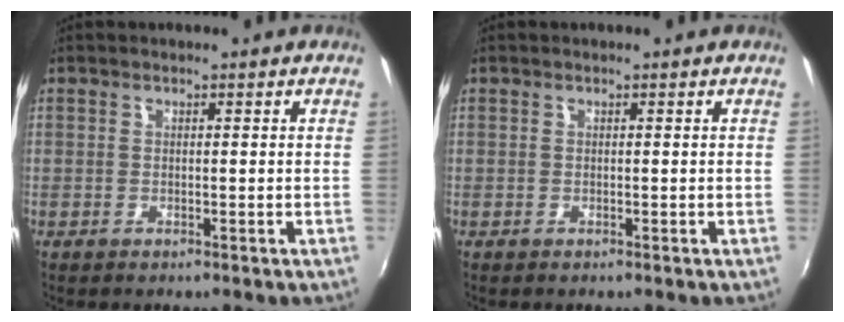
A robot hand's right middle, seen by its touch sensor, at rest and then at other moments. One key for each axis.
{"total": 0.0}